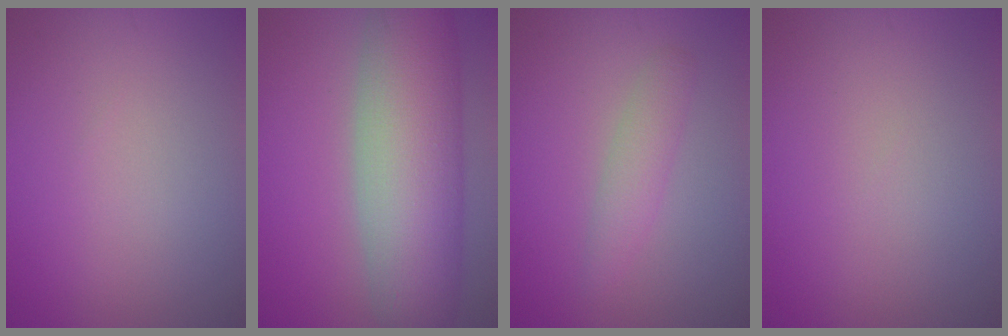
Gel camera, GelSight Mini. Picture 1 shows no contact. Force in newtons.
{"total": 11.3, "press": 11.3, "slide": 0.4}
{"total": 2.2, "press": 2.2, "slide": 0.1}
{"total": 0.0}